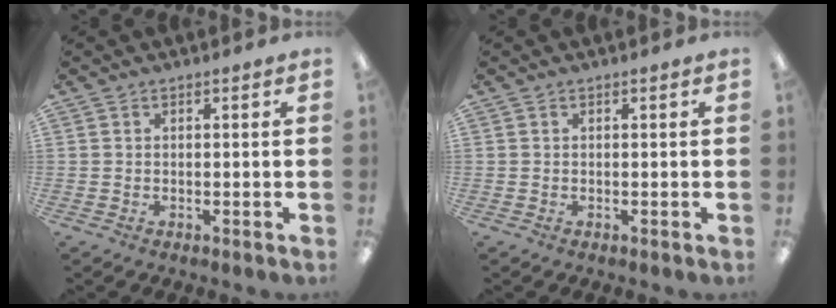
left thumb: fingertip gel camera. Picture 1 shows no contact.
{"total": 0.0}